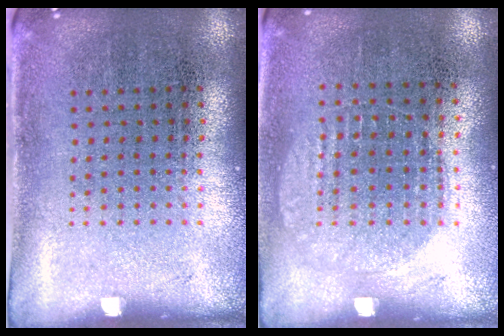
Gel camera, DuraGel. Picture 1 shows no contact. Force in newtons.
{"total": 1.0, "press": 0.9, "slide": 0.3}